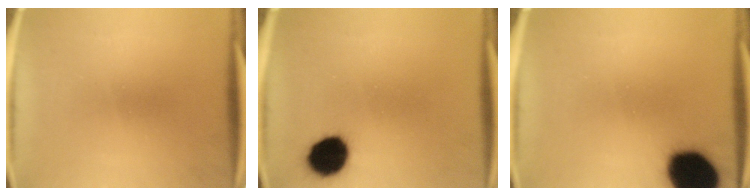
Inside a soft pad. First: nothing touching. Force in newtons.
{"total": 9.9}
{"total": 19.0}